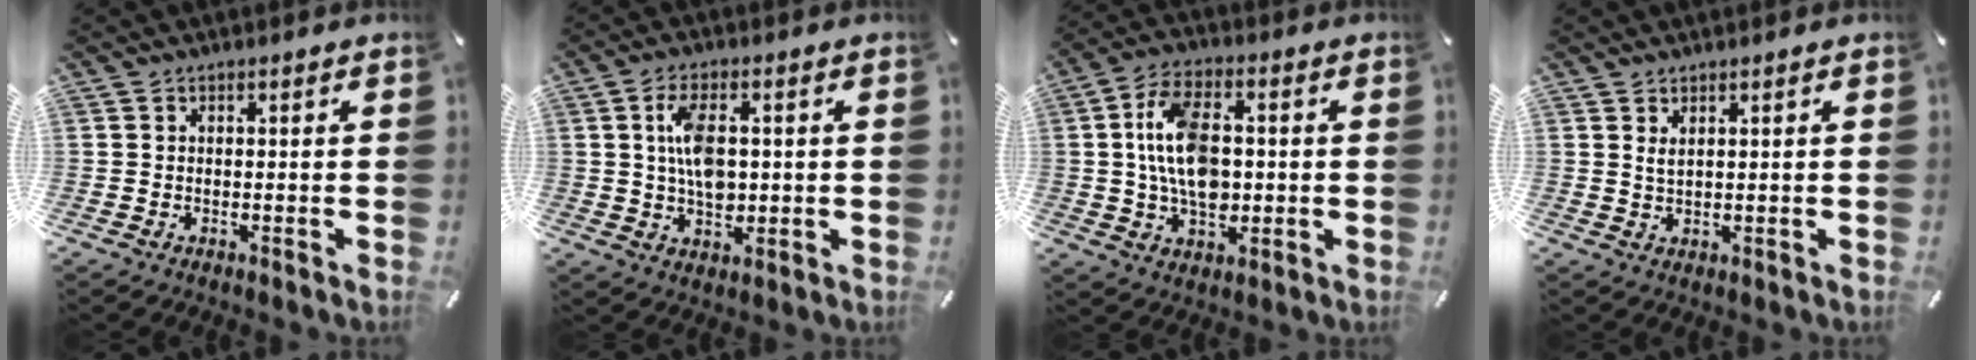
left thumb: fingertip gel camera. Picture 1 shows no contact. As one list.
[{"total": 8.0, "force": [0.8, 4.9, 6.3], "torque": [-0.112, 0.000, 0.008]}, {"total": 12.7, "force": [0.1, 8.1, 9.8], "torque": [-0.191, 0.008, 0.002]}, {"total": 1.8, "force": [1.1, 0.6, 1.3], "torque": [-0.028, -0.001, 0.020]}]